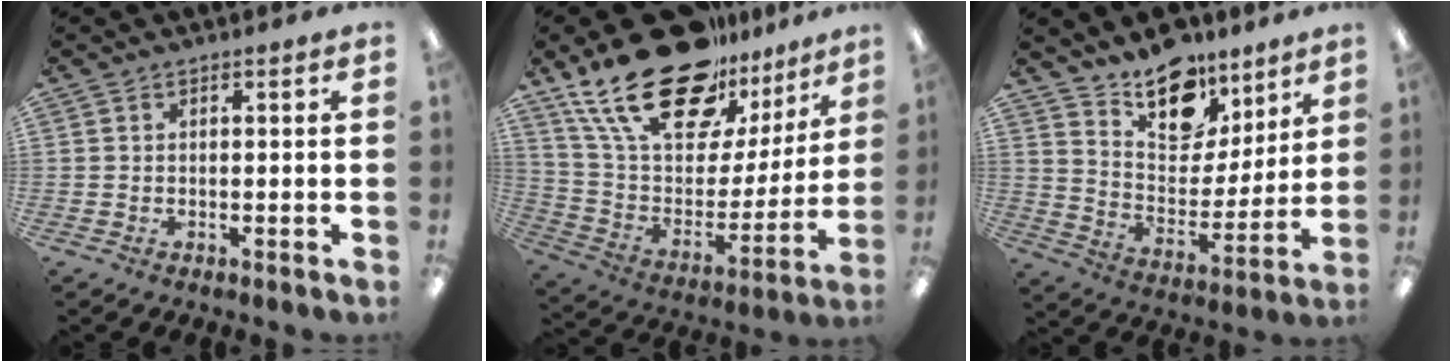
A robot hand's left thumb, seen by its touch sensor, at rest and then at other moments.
{"total": 26.3, "force": [18.5, 12.3, 14.1], "torque": [-0.243, -0.110, 0.330]}
{"total": 15.3, "force": [11.5, 8.4, 5.5], "torque": [-0.091, -0.081, 0.212]}